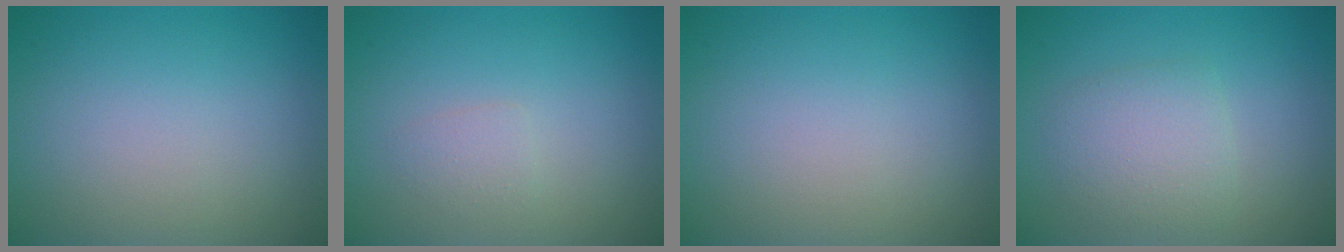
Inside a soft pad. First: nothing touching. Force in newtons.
{"total": 1.0, "press": 1.0, "slide": 0.2}
{"total": 0.0}
{"total": 2.9, "press": 2.9, "slide": 0.0}